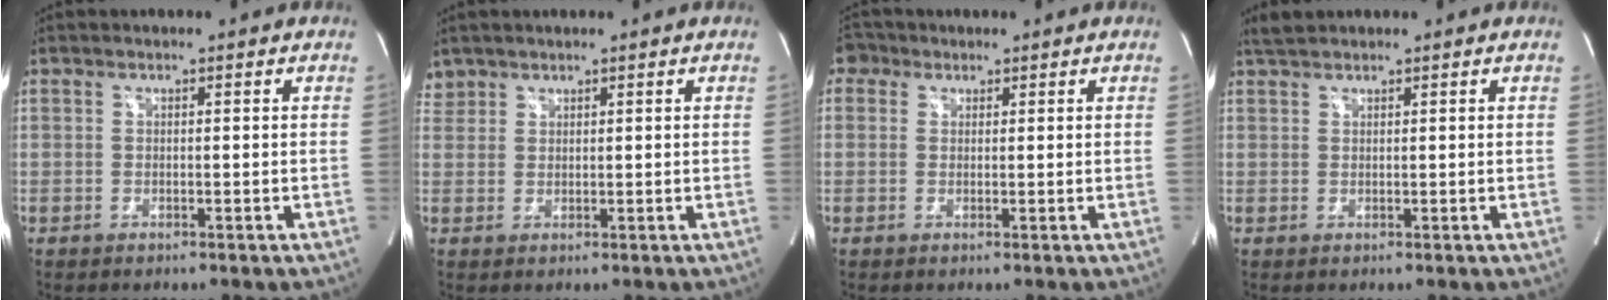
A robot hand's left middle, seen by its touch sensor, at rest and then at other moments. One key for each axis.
{"total": 2.0, "fx": 1.7, "fy": 1.1, "fz": -0.3, "tx": 0.006, "ty": 0.011, "tz": 0.032}
{"total": 2.7, "fx": 1.4, "fy": 2.2, "fz": 0.6, "tx": -0.012, "ty": 0.012, "tz": 0.019}
{"total": 1.8, "fx": 1.8, "fy": 0.2, "fz": 0.5, "tx": -0.017, "ty": 0.012, "tz": 0.036}